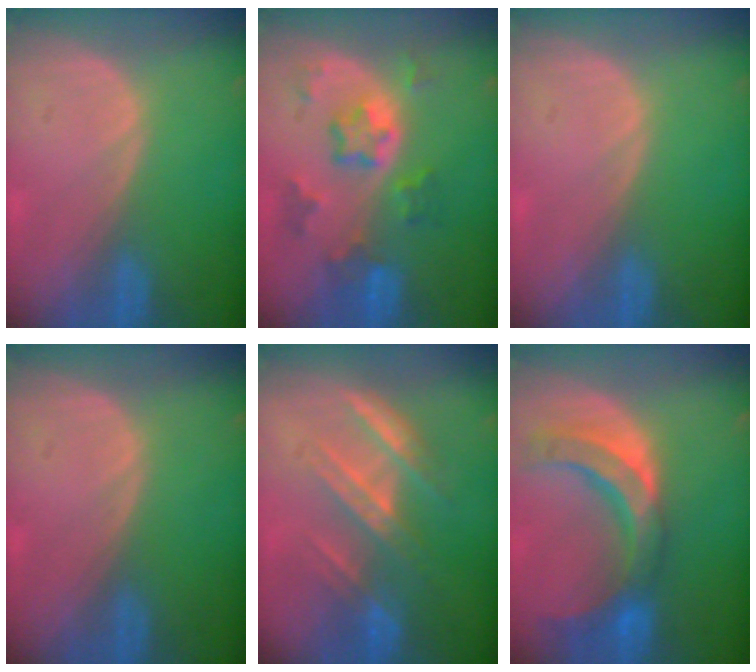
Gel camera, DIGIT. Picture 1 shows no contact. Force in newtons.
{"total": 7.5, "press": 6.6, "slide": 3.6}
{"total": 0.0}
{"total": 0.0}
{"total": 7.1, "press": 6.7, "slide": 2.5}
{"total": 10.8, "press": 9.4, "slide": 5.2}